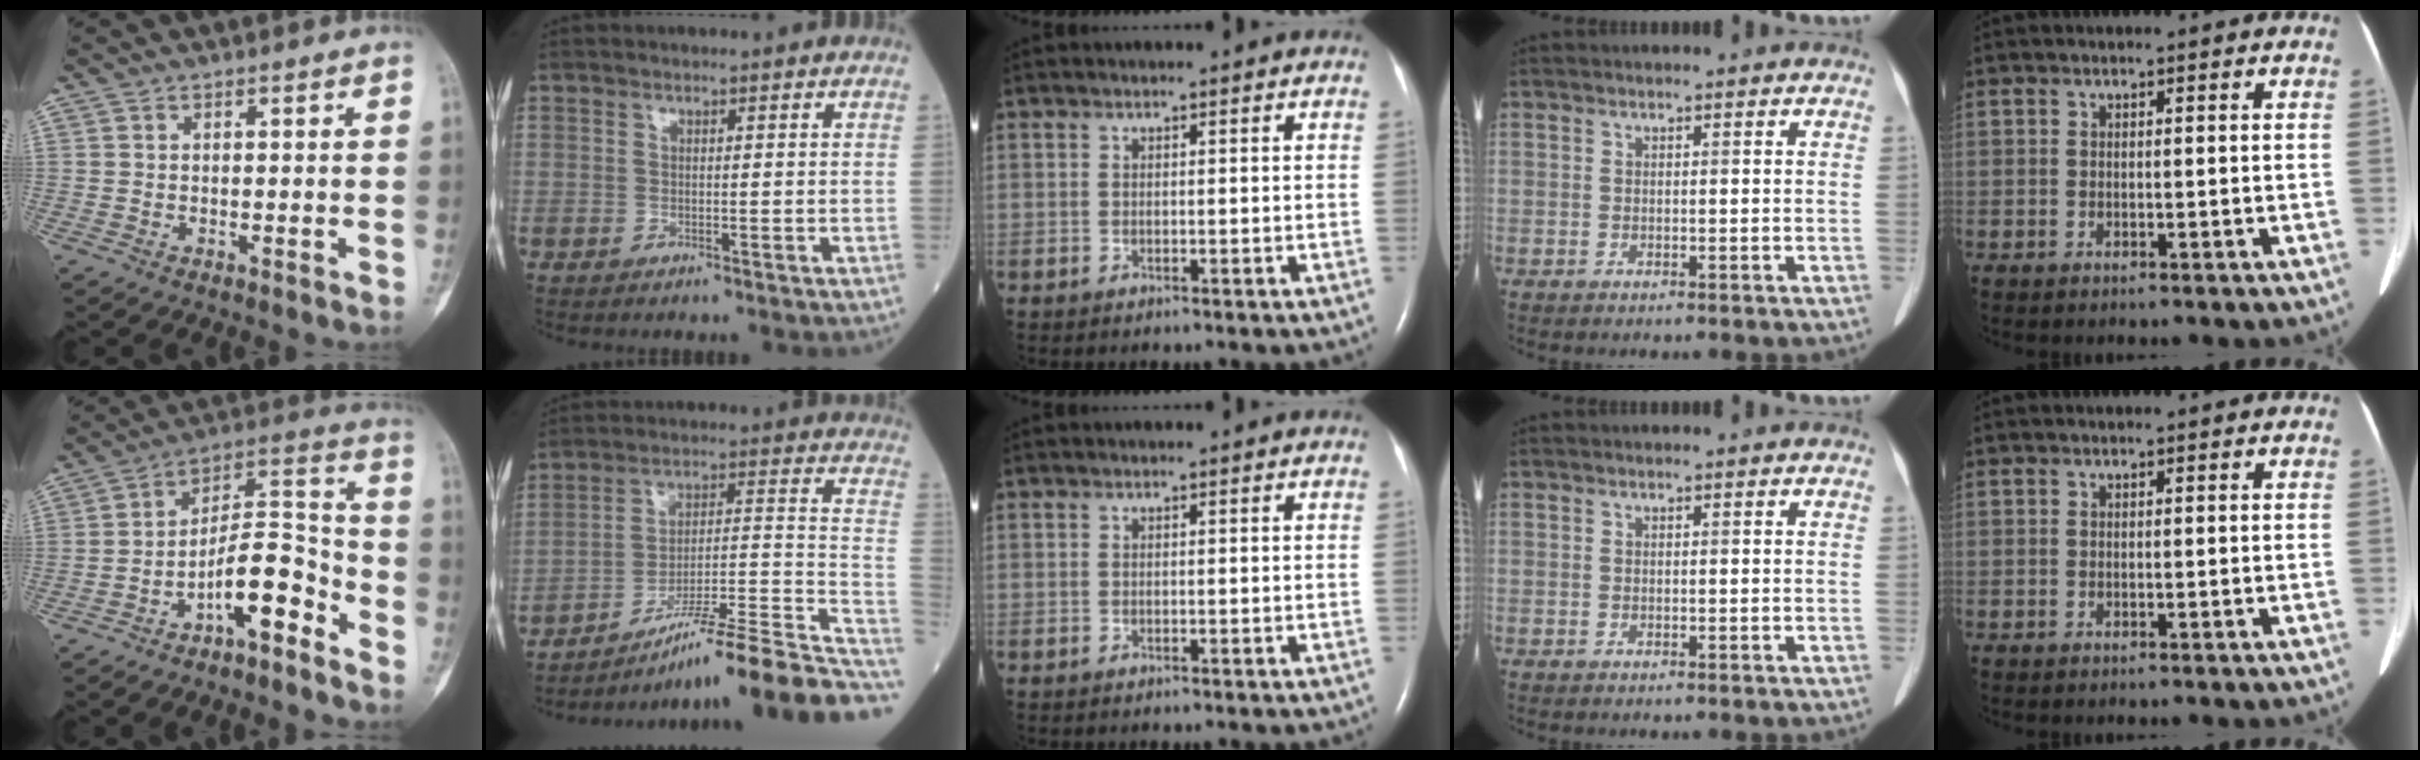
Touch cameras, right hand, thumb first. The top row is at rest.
{"thumb": {"total": 11.9, "force": [-6.7, 4.2, 8.9], "torque": [-0.144, 0.084, -0.113]}, "index": {"total": 21.1, "force": [-15.4, 0.8, 14.4], "torque": [-0.150, 0.019, -0.242]}}